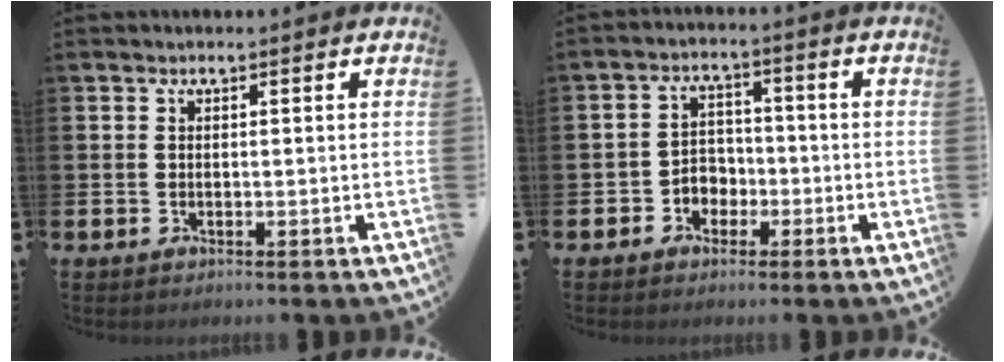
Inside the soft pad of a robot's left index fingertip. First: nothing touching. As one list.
[{"total": 3.5, "force": [-2.3, 2.6, 0.8], "torque": [-0.019, 0.003, -0.052]}]